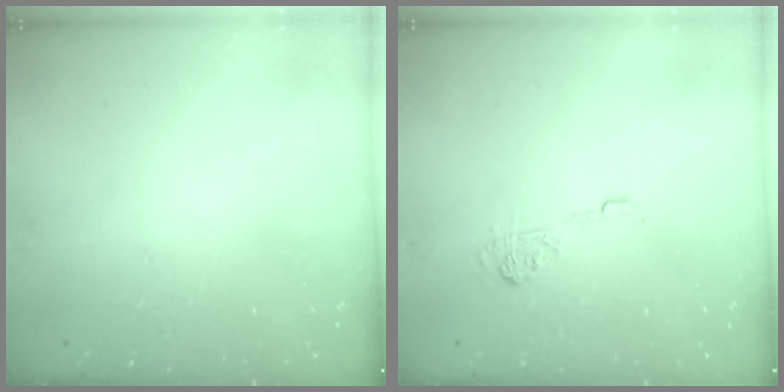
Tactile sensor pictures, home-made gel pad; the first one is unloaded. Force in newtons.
{"total": 7.8, "press": 7.8, "slide": 0.6}